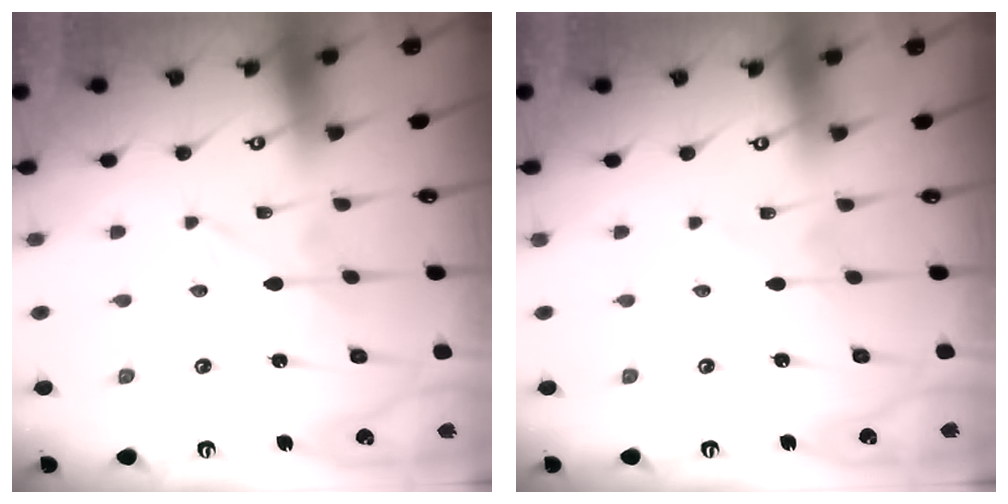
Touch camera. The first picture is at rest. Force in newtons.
{"total": 0.8, "press": 0.8, "slide": 0.1}